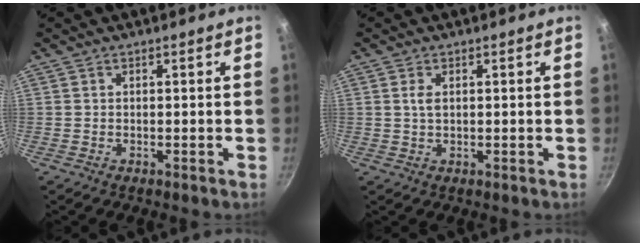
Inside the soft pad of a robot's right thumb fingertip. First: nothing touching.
{"total": 2.2, "force": [0.6, 1.2, 1.7], "torque": [-0.032, -0.003, 0.012]}